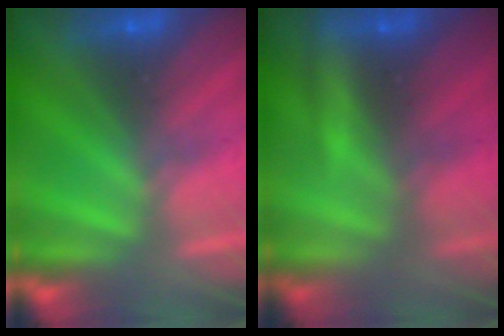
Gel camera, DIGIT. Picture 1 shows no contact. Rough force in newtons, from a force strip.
{"total": 2.1}